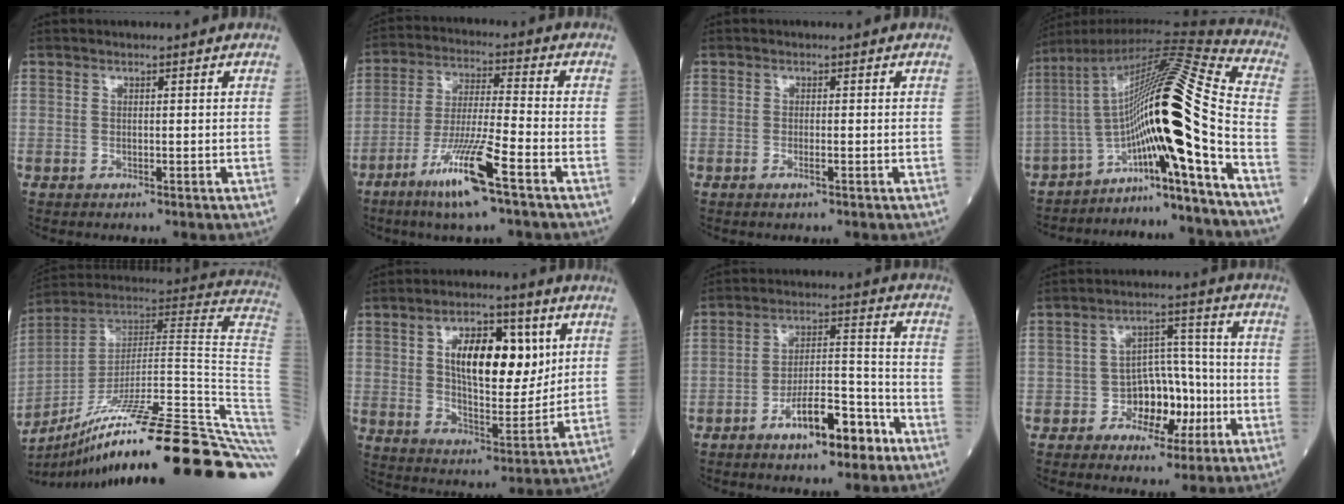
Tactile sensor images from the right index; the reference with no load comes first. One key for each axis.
{"total": 11.6, "fx": -6.5, "fy": -0.2, "fz": 9.7, "tx": -0.189, "ty": -0.024, "tz": -0.125}
{"total": 1.3, "fx": -0.6, "fy": 0.1, "fz": 1.1, "tx": -0.023, "ty": -0.002, "tz": -0.013}
{"total": 20.6, "fx": -10.4, "fy": -1.7, "fz": 17.7, "tx": -0.288, "ty": 0.026, "tz": -0.178}
{"total": 36.0, "fx": -23.4, "fy": 0.1, "fz": 27.3, "tx": -0.252, "ty": -0.014, "tz": -0.349}
{"total": 14.1, "fx": 4.1, "fy": 6.0, "fz": 12.0, "tx": -0.196, "ty": 0.010, "tz": 0.071}
{"total": 9.8, "fx": -5.8, "fy": 2.7, "fz": 7.4, "tx": -0.125, "ty": 0.017, "tz": -0.095}
{"total": 8.1, "fx": -2.7, "fy": 4.9, "fz": 5.8, "tx": -0.089, "ty": 0.023, "tz": -0.042}